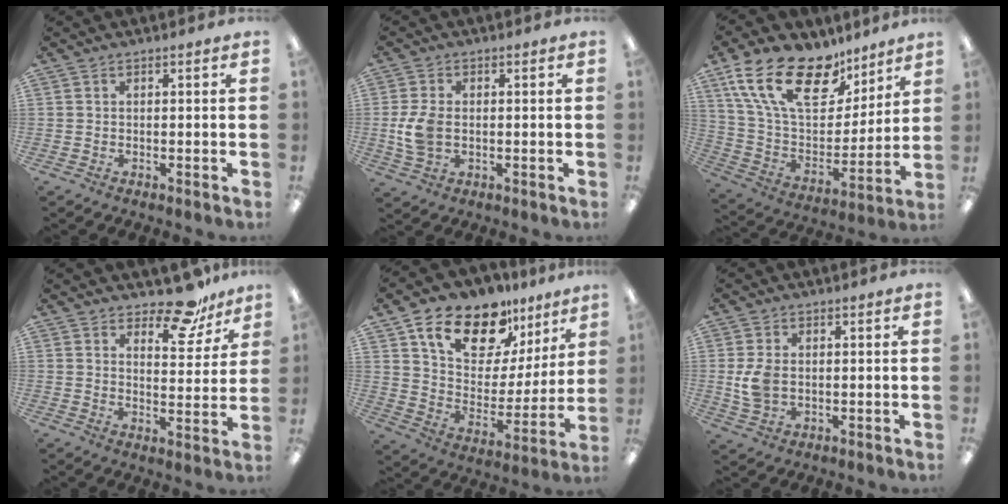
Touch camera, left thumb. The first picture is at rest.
{"total": 7.6, "force": [-0.2, 5.2, 5.6], "torque": [-0.121, -0.002, -0.006]}
{"total": 22.3, "force": [13.9, 11.2, 13.4], "torque": [-0.260, -0.070, 0.251]}
{"total": 12.1, "force": [9.7, 4.7, 5.5], "torque": [-0.067, -0.065, 0.172]}
{"total": 17.0, "force": [12.7, 8.6, 7.4], "torque": [-0.143, -0.080, 0.229]}
{"total": 6.6, "force": [0.3, 4.7, 4.6], "torque": [-0.097, 0.001, 0.005]}